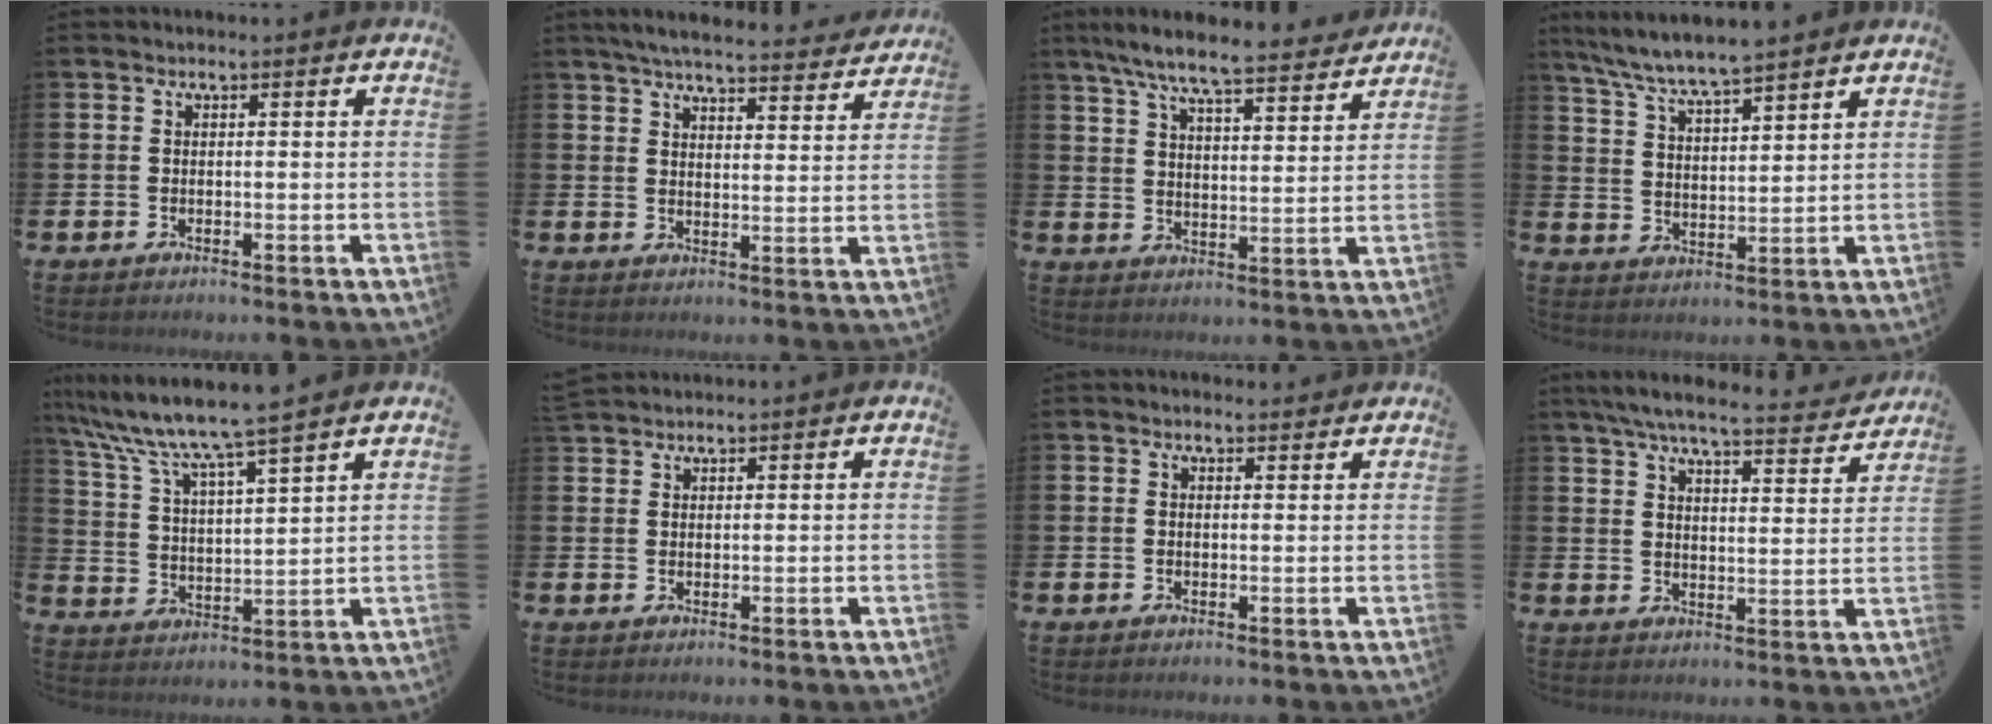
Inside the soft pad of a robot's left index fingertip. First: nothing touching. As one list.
[{"total": 5.7, "force": [5.4, 0.5, 1.4], "torque": [-0.044, -0.034, 0.097]}, {"total": 8.0, "force": [7.4, 0.6, 2.9], "torque": [-0.079, -0.046, 0.129]}, {"total": 6.4, "force": [6.2, -0.1, 1.4], "torque": [-0.055, -0.034, 0.110]}, {"total": 8.0, "force": [7.3, 0.0, 3.2], "torque": [-0.089, -0.048, 0.123]}, {"total": 2.0, "force": [1.9, 0.4, 0.0], "torque": [0.012, -0.008, 0.033]}, {"total": 1.4, "force": [1.4, 0.3, 0.2], "torque": [0.011, -0.006, 0.022]}, {"total": 7.0, "force": [6.4, 0.9, 2.7], "torque": [-0.064, -0.043, 0.109]}]